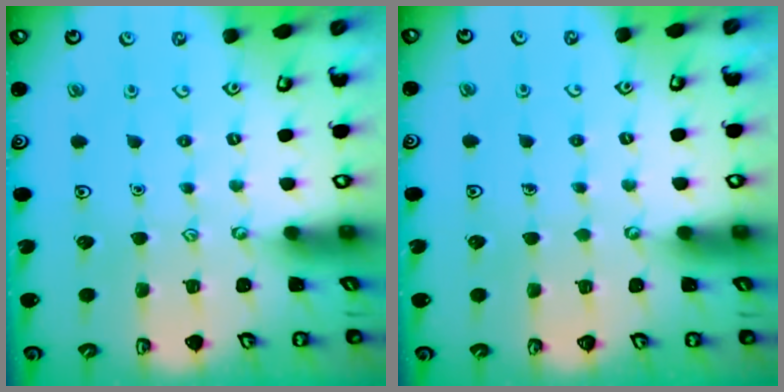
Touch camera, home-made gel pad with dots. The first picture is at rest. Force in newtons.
{"total": 0.8, "press": 0.8, "slide": 0.3}